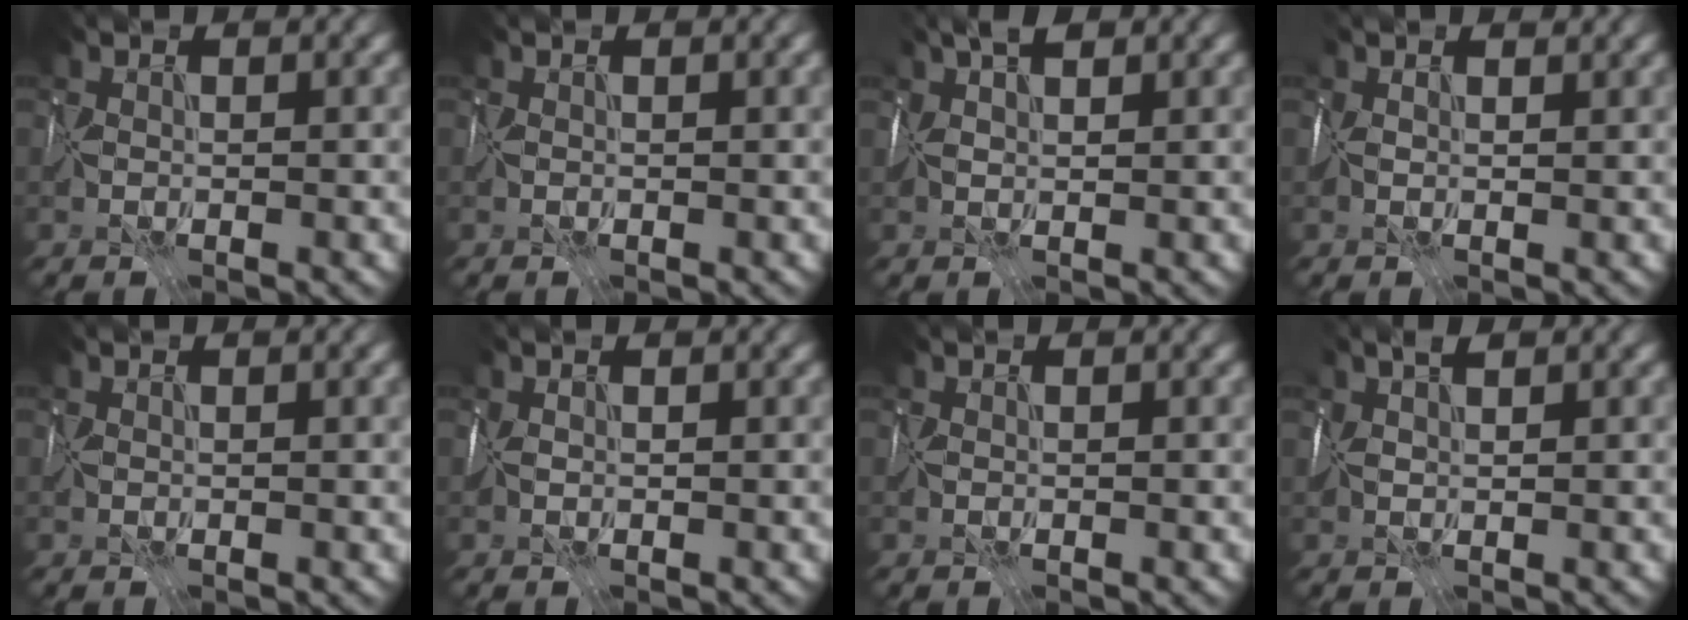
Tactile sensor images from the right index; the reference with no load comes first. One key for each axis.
{"total": 0.6, "fx": 0.2, "fy": 0.1, "fz": 0.6, "tx": -0.013, "ty": 0.000, "tz": 0.003}
{"total": 2.6, "fx": 1.8, "fy": 0.8, "fz": 1.7, "tx": -0.027, "ty": 0.009, "tz": 0.028}
{"total": 1.6, "fx": 1.0, "fy": 0.7, "fz": 1.0, "tx": -0.022, "ty": 0.005, "tz": 0.022}
{"total": 0.8, "fx": 0.2, "fy": 0.2, "fz": 0.8, "tx": -0.015, "ty": 0.000, "tz": 0.004}
{"total": 0.0}
{"total": 0.0}
{"total": 1.4, "fx": 1.0, "fy": 0.1, "fz": 0.9, "tx": -0.015, "ty": 0.005, "tz": 0.016}